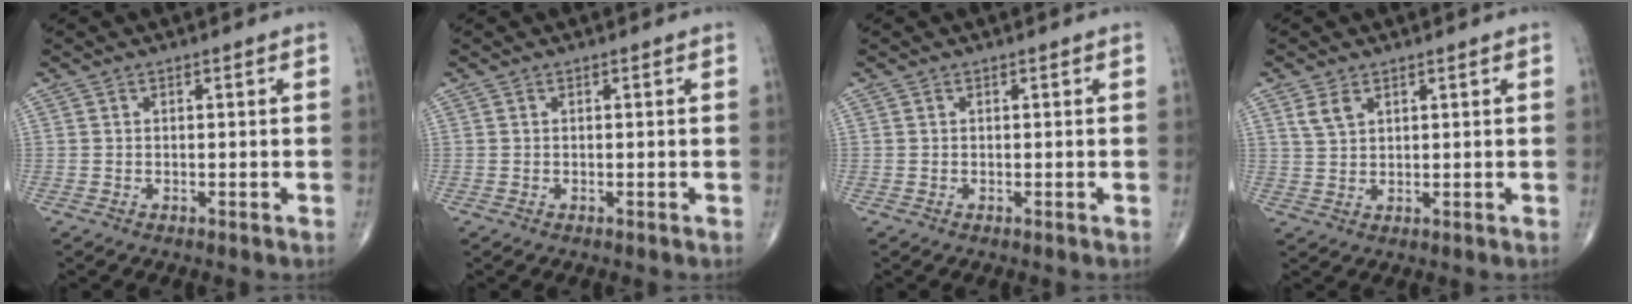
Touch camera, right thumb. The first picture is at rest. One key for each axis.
{"total": 0.0}
{"total": 0.0}
{"total": 3.0, "fx": 1.8, "fy": 1.7, "fz": 1.7, "tx": -0.033, "ty": -0.003, "tz": 0.042}